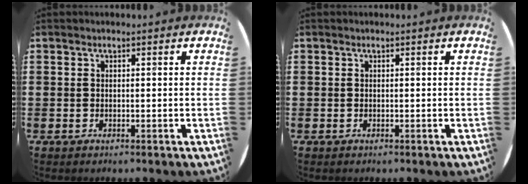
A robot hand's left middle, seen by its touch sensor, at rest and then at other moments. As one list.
[{"total": 0.0}]